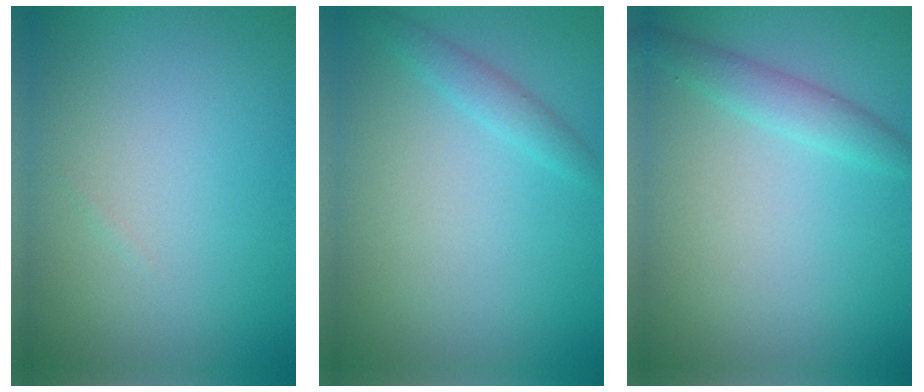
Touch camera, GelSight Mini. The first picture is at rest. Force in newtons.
{"total": 1.5, "press": 1.5, "slide": 0.1}
{"total": 2.0, "press": 2.0, "slide": 0.3}